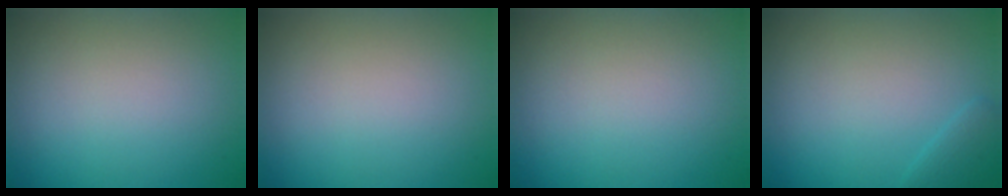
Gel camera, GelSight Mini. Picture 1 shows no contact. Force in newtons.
{"total": 0.0}
{"total": 0.0}
{"total": 1.2, "press": 1.2, "slide": 0.0}